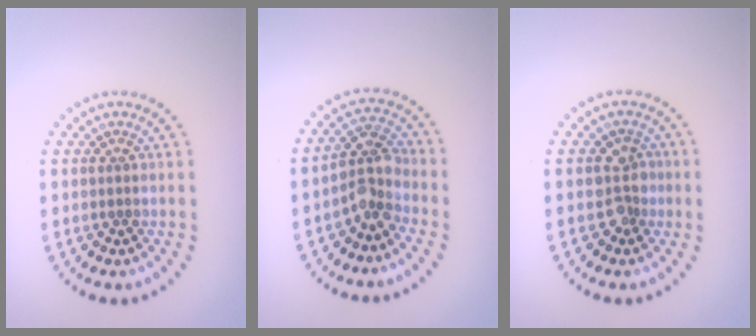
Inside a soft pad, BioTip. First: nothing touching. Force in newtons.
{"total": 3.1, "press": 2.7, "slide": 1.5}
{"total": 2.4, "press": 2.3, "slide": 0.7}